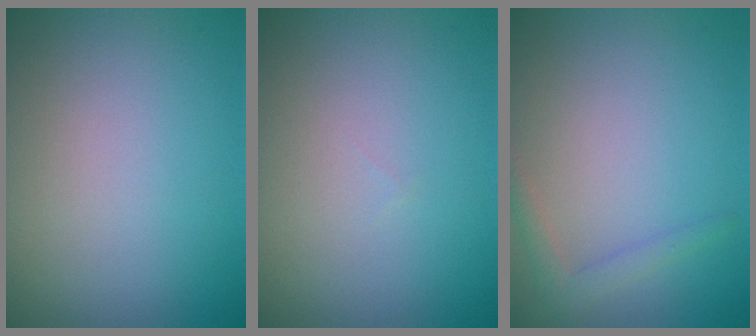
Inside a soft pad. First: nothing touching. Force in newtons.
{"total": 0.0}
{"total": 1.5, "press": 1.5, "slide": 0.1}